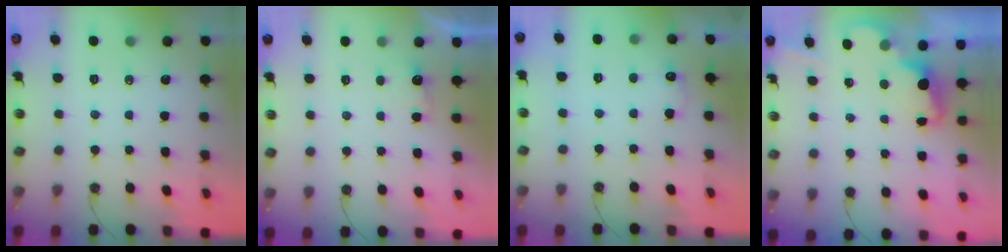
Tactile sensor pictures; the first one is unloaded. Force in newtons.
{"total": 2.4, "press": 2.2, "slide": 0.8}
{"total": 5.5, "press": 5.4, "slide": 1.2}
{"total": 2.4, "press": 2.3, "slide": 0.5}